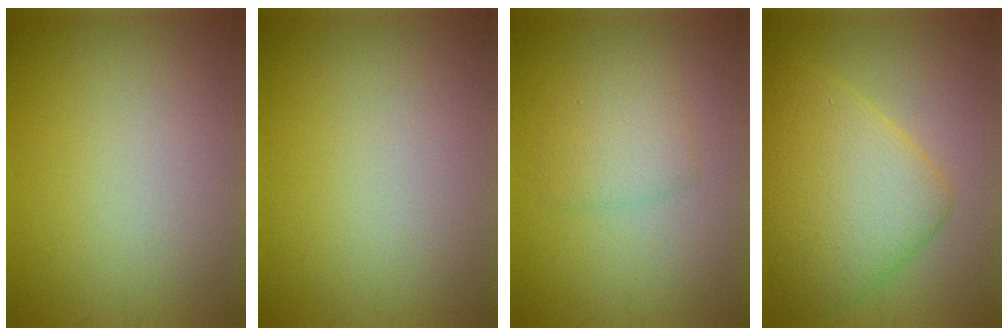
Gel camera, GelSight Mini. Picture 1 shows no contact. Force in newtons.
{"total": 0.0}
{"total": 2.4, "press": 2.4, "slide": 0.1}
{"total": 7.7, "press": 7.7, "slide": 0.1}